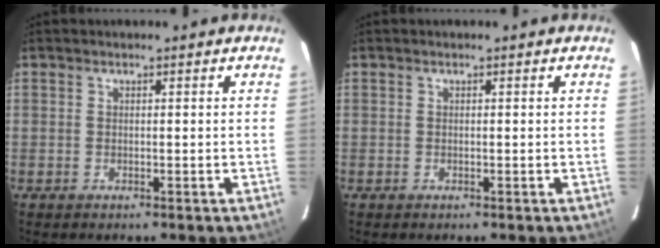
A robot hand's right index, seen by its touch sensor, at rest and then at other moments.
{"total": 0.0}